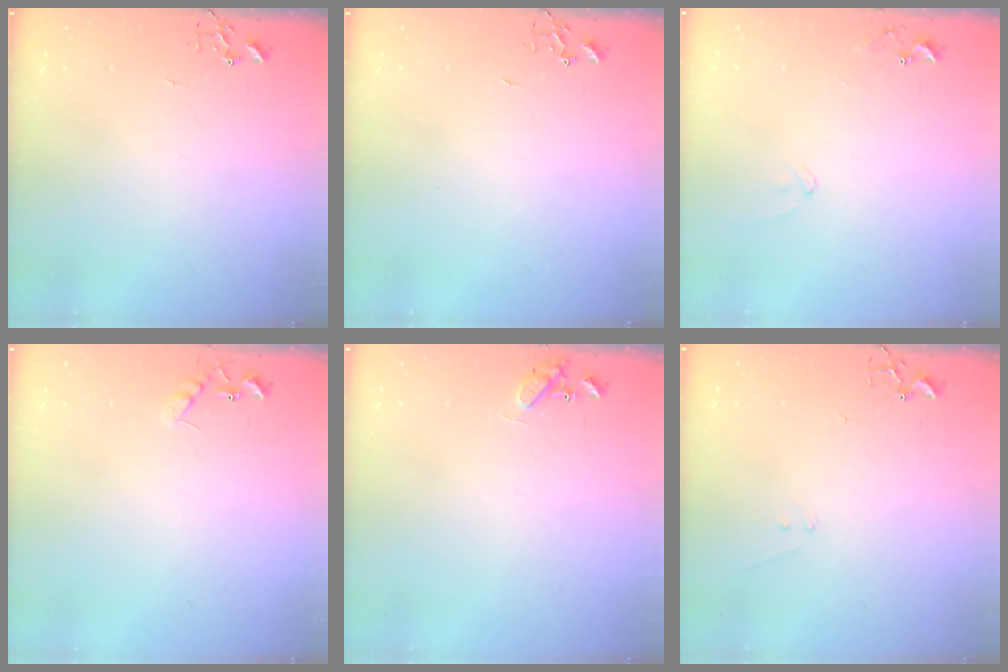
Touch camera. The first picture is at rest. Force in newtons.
{"total": 0.0}
{"total": 7.8, "press": 7.7, "slide": 0.5}
{"total": 7.6, "press": 7.6, "slide": 0.7}
{"total": 8.6, "press": 8.6, "slide": 0.7}
{"total": 6.1, "press": 6.1, "slide": 0.5}